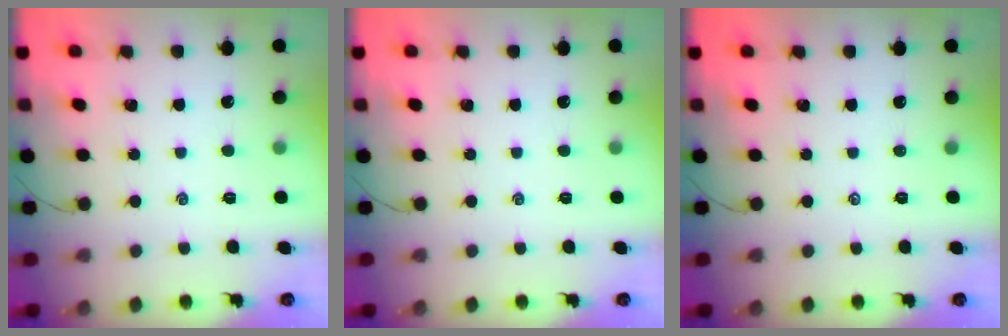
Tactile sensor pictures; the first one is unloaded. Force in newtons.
{"total": 0.0}
{"total": 0.0}